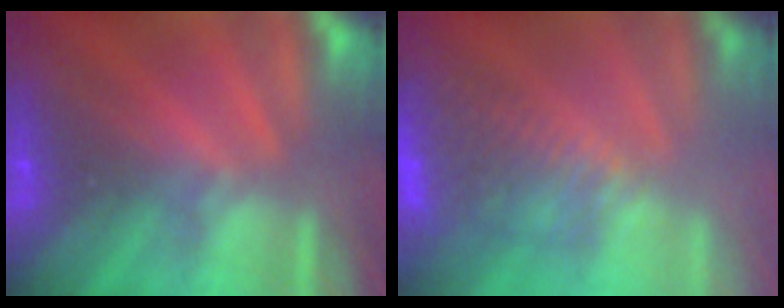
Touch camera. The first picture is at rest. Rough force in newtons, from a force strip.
{"total": 5.0}